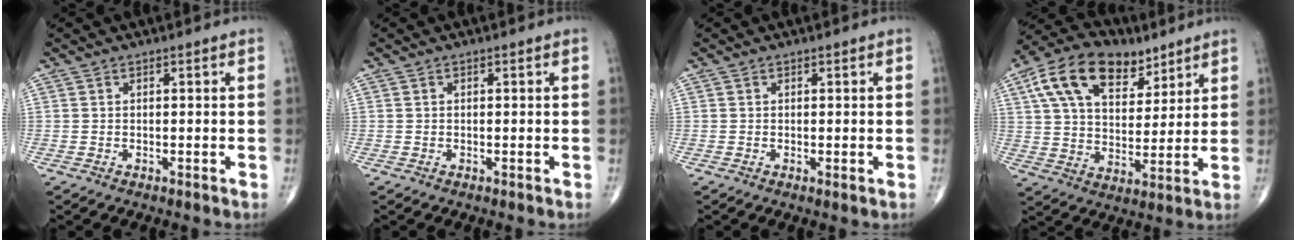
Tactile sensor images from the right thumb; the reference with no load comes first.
{"total": 0.0}
{"total": 0.6, "force": [0.0, 0.1, 0.6], "torque": [-0.013, -0.004, -0.001]}
{"total": 17.8, "force": [9.2, 10.4, 11.1], "torque": [-0.164, -0.016, 0.161]}